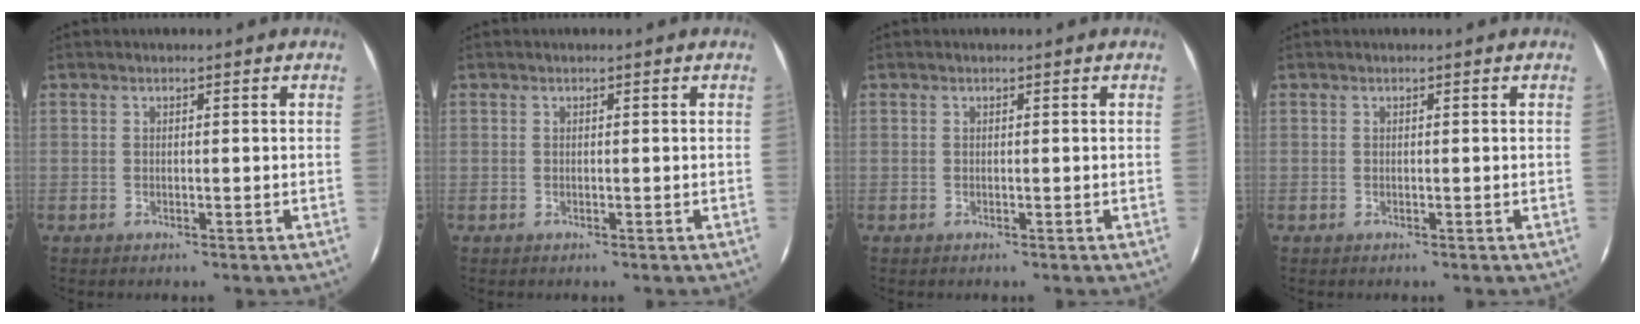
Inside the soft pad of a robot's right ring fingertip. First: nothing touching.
{"total": 0.0}
{"total": 0.0}
{"total": 0.0}